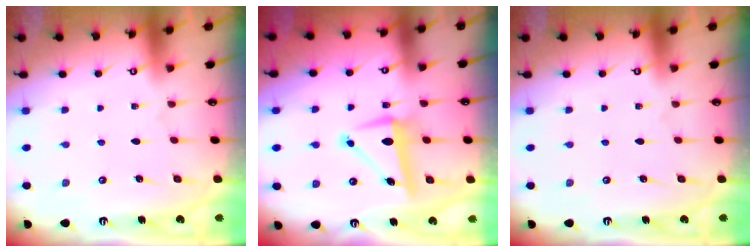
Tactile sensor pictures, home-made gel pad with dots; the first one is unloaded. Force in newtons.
{"total": 9.1, "press": 8.9, "slide": 1.7}
{"total": 0.0}